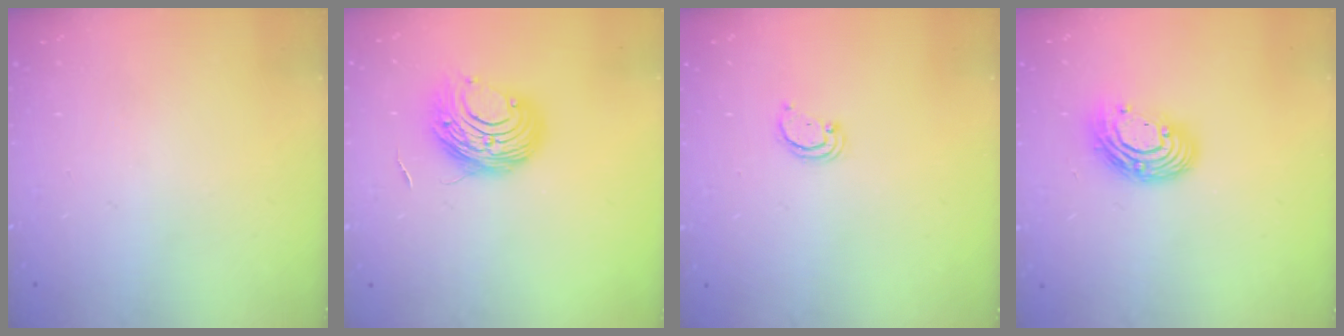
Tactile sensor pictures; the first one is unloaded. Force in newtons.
{"total": 9.6, "press": 9.5, "slide": 1.2}
{"total": 2.2, "press": 2.2, "slide": 0.1}
{"total": 11.8, "press": 11.7, "slide": 0.9}